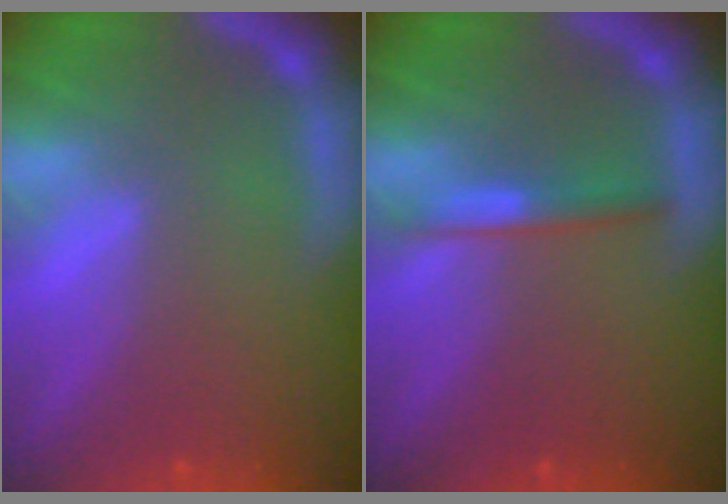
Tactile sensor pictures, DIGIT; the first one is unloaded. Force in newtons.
{"total": 2.0}